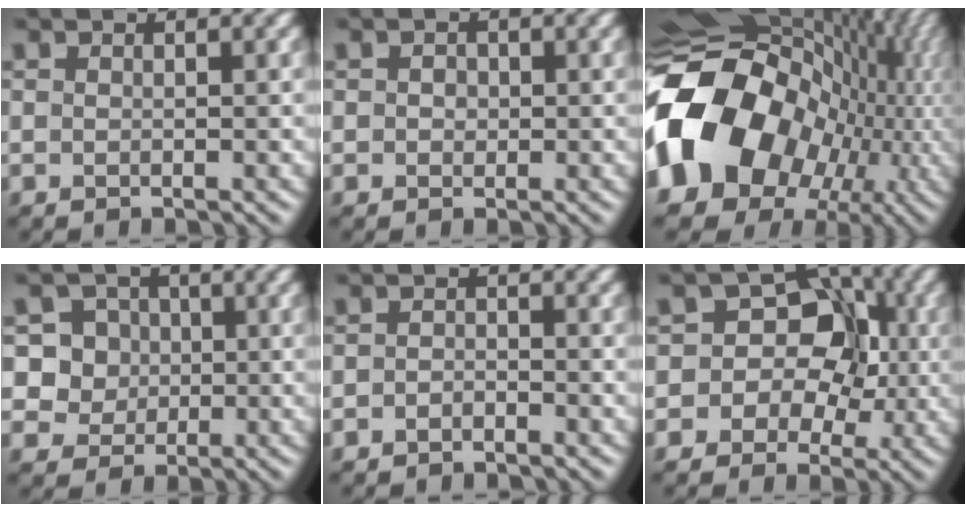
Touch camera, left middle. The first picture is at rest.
{"total": 0.9, "force": [0.1, 0.8, 0.3], "torque": [-0.006, -0.001, -0.002]}
{"total": 19.7, "force": [-2.3, 15.9, 11.5], "torque": [-0.244, -0.022, -0.036]}
{"total": 5.9, "force": [0.5, 5.7, 1.6], "torque": [-0.026, 0.021, -0.005]}
{"total": 1.3, "force": [-1.0, 0.6, 0.3], "torque": [-0.006, 0.005, -0.023]}
{"total": 8.5, "force": [-0.6, 7.7, 3.5], "torque": [-0.008, 0.056, -0.063]}